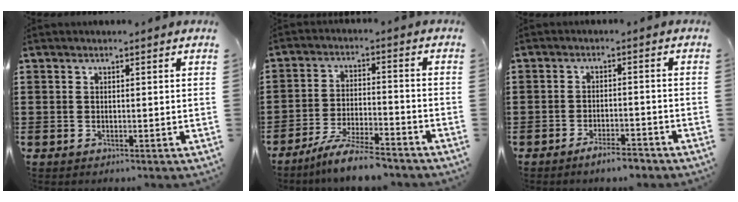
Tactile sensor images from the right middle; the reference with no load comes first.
{"total": 7.4, "force": [-6.6, 0.4, 3.3], "torque": [-0.066, -0.002, -0.126]}
{"total": 3.8, "force": [-3.3, 0.4, 1.8], "torque": [-0.028, 0.005, -0.062]}